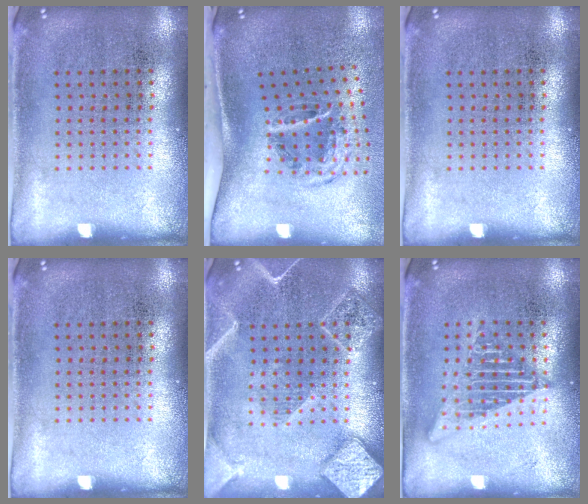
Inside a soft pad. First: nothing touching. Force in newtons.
{"total": 2.1, "press": 1.2, "slide": 1.7}
{"total": 0.0}
{"total": 0.0}
{"total": 2.1, "press": 2.1, "slide": 0.2}
{"total": 2.5, "press": 2.5, "slide": 0.2}